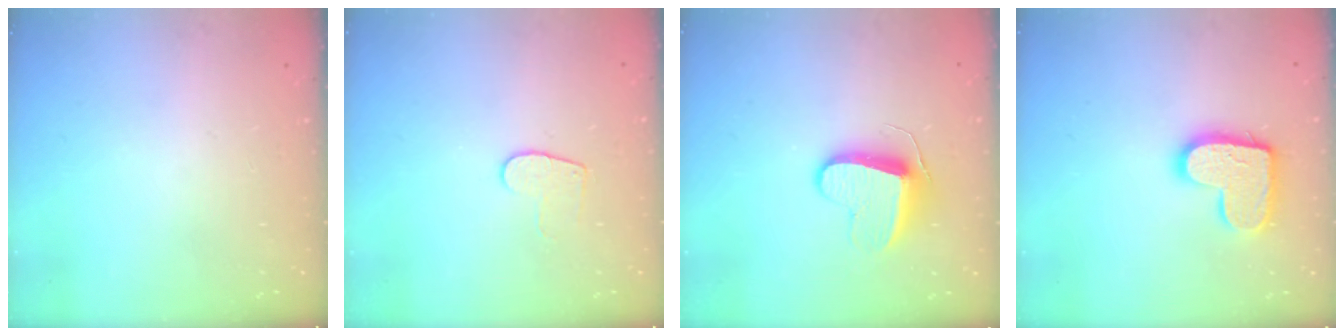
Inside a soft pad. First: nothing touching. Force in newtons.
{"total": 6.4, "press": 6.4, "slide": 0.6}
{"total": 11.2, "press": 11.1, "slide": 0.8}
{"total": 14.2, "press": 14.2, "slide": 0.8}